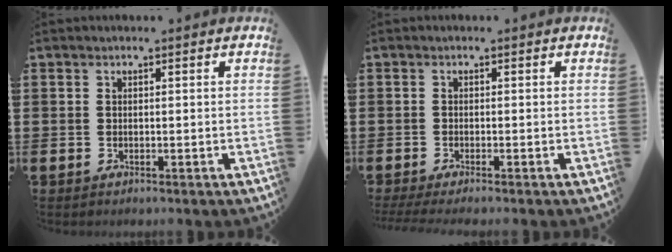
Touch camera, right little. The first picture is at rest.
{"total": 1.2, "force": [-0.9, -0.2, 0.7], "torque": [-0.009, 0.002, -0.017]}